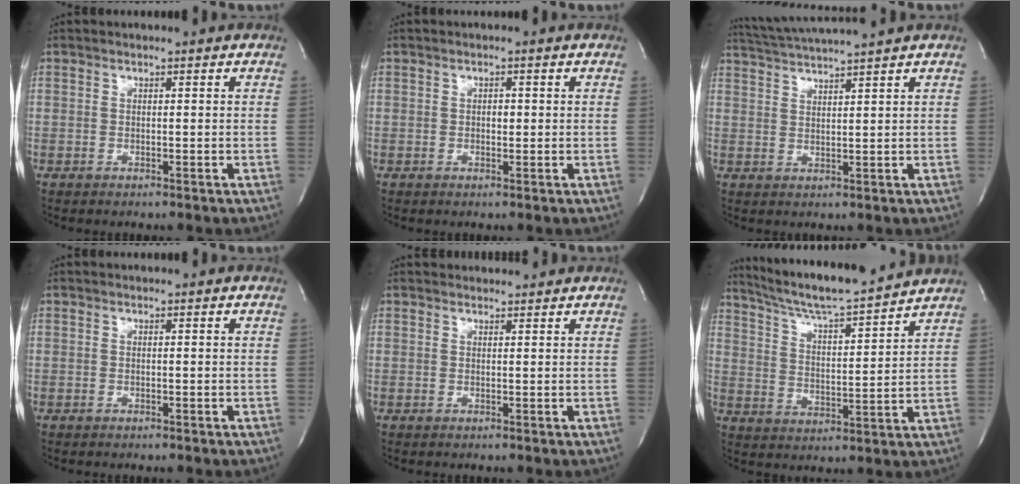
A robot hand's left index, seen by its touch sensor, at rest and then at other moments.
{"total": 1.0, "force": [0.0, 0.6, 0.8], "torque": [-0.012, 0.000, 0.000]}
{"total": 7.6, "force": [6.9, -1.9, 2.6], "torque": [-0.050, 0.009, 0.117]}
{"total": 0.0}
{"total": 3.3, "force": [3.2, 0.6, 0.2], "torque": [-0.007, 0.019, 0.044]}
{"total": 15.5, "force": [14.2, 0.0, 6.2], "torque": [-0.113, 0.001, 0.225]}